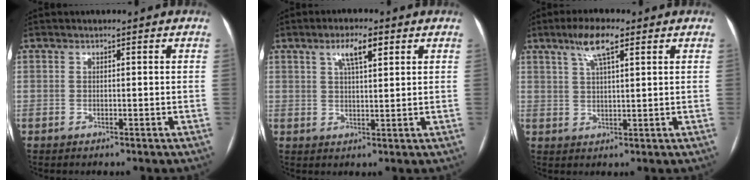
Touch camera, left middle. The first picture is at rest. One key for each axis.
{"total": 5.0, "fx": 2.6, "fy": 1.1, "fz": 4.1, "tx": -0.077, "ty": 0.008, "tz": 0.046}
{"total": 6.1, "fx": 3.6, "fy": 1.0, "fz": 4.8, "tx": -0.096, "ty": 0.013, "tz": 0.065}